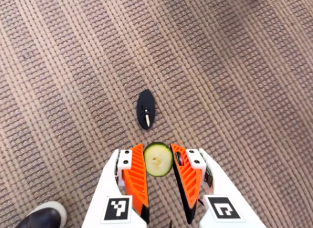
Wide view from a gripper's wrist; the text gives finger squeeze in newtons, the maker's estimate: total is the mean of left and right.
{"total": 8.9, "left": 9.1, "right": 8.8}